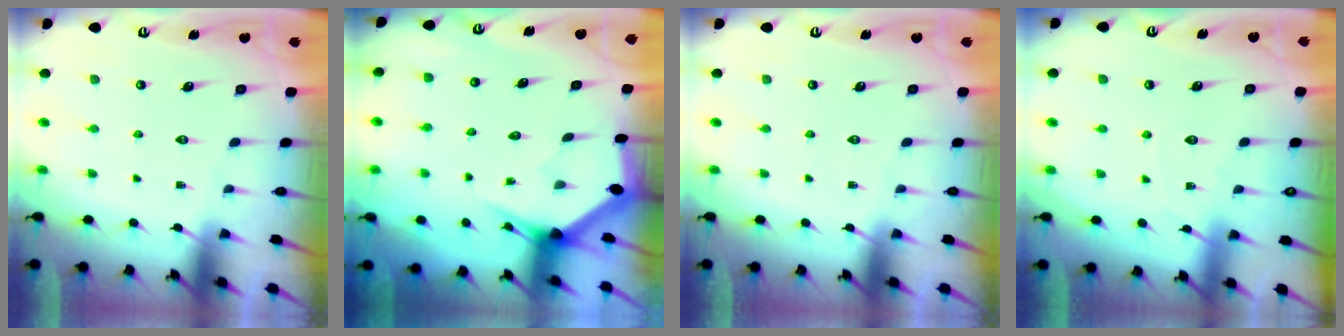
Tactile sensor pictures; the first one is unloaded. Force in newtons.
{"total": 3.0, "press": 3.0, "slide": 0.0}
{"total": 0.0}
{"total": 4.7, "press": 4.7, "slide": 0.5}